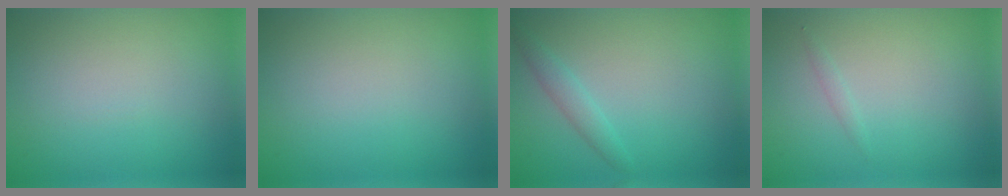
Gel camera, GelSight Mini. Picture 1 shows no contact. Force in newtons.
{"total": 0.0}
{"total": 1.5, "press": 1.5, "slide": 0.0}
{"total": 0.5, "press": 0.5, "slide": 0.0}